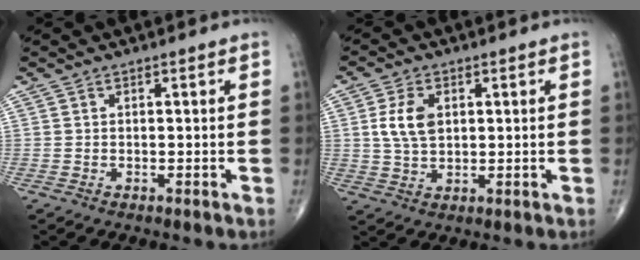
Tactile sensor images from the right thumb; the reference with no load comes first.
{"total": 6.4, "force": [1.4, 4.0, 4.8], "torque": [-0.091, -0.003, 0.027]}